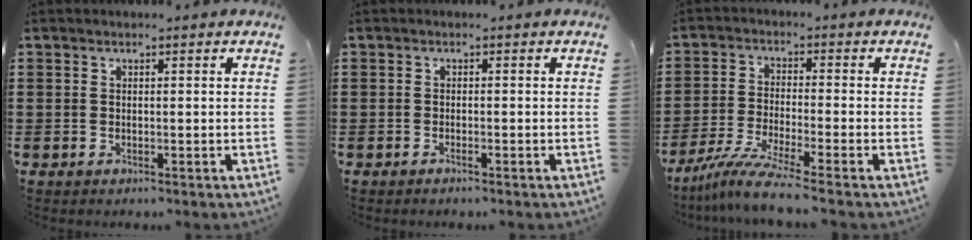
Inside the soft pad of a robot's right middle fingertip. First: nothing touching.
{"total": 0.7, "force": [-0.6, 0.0, 0.5], "torque": [-0.010, -0.002, -0.011]}
{"total": 6.7, "force": [-5.4, -0.3, 3.9], "torque": [-0.089, -0.022, -0.106]}